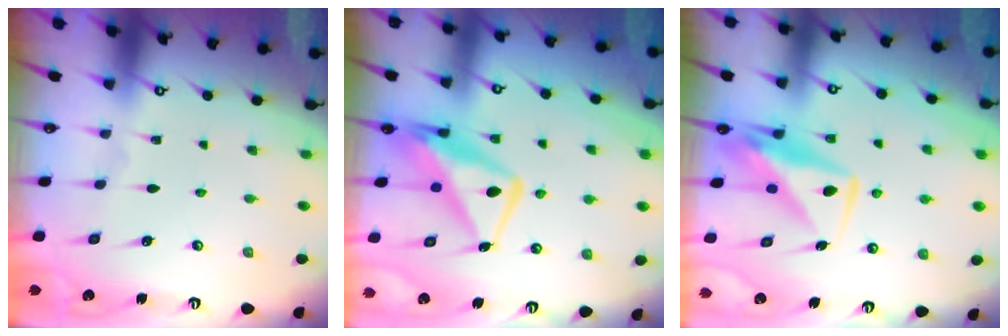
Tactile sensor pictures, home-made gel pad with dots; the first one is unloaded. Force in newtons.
{"total": 12.8, "press": 12.7, "slide": 1.3}
{"total": 10.4, "press": 10.3, "slide": 0.7}